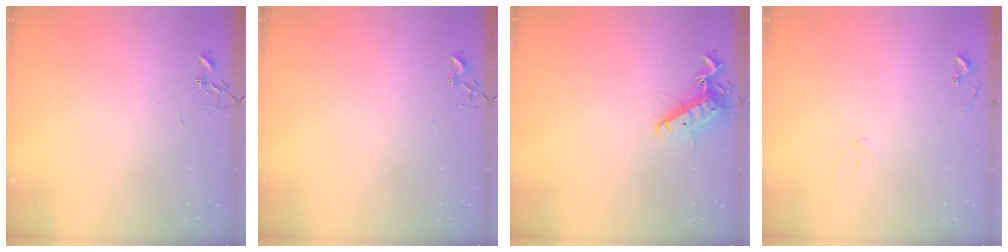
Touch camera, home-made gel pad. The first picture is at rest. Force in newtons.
{"total": 1.9, "press": 1.9, "slide": 0.2}
{"total": 12.5, "press": 12.4, "slide": 1.0}
{"total": 7.8, "press": 7.7, "slide": 0.5}